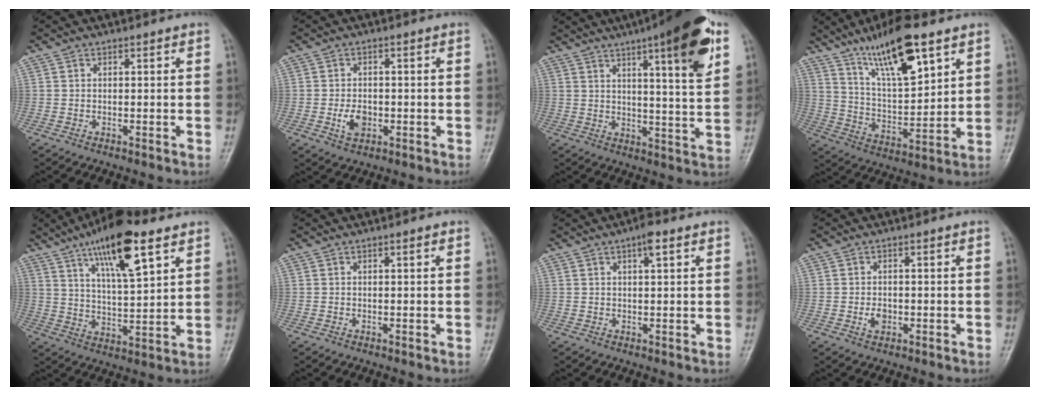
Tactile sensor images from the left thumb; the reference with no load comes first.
{"total": 4.1, "force": [-1.0, 2.8, 2.8], "torque": [-0.043, 0.001, -0.015]}
{"total": 16.8, "force": [8.5, 2.8, 14.2], "torque": [-0.185, -0.029, 0.117]}
{"total": 15.6, "force": [9.6, 4.4, 11.5], "torque": [-0.181, -0.047, 0.179]}
{"total": 15.4, "force": [8.7, 4.2, 12.0], "torque": [-0.184, -0.032, 0.149]}
{"total": 0.7, "force": [0.3, 0.1, 0.6], "torque": [-0.011, 0.001, 0.003]}
{"total": 3.2, "force": [1.6, 0.8, 2.7], "torque": [-0.041, 0.001, 0.024]}
{"total": 2.4, "force": [-0.6, 1.8, 1.5], "torque": [-0.020, 0.002, -0.008]}